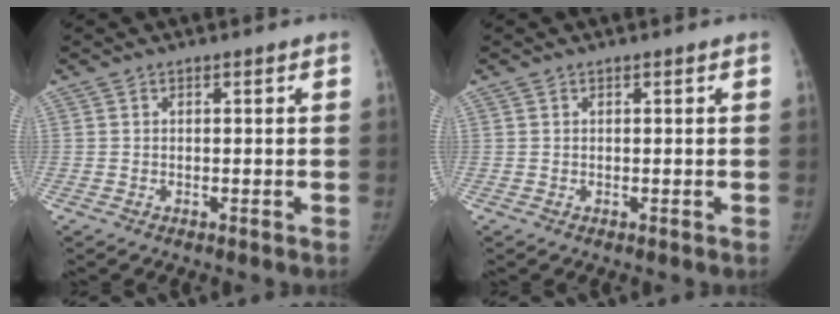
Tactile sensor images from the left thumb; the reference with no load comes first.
{"total": 0.0}